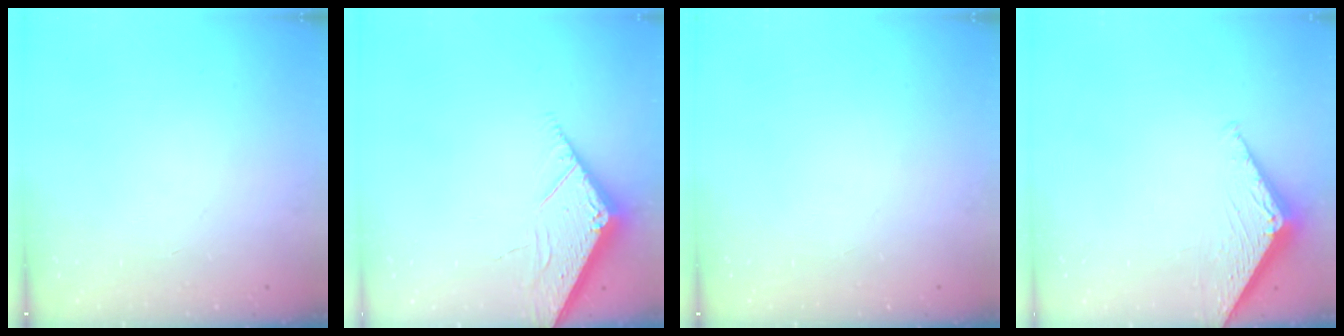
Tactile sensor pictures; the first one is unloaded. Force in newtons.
{"total": 4.1, "press": 4.1, "slide": 0.4}
{"total": 0.0}
{"total": 4.0, "press": 3.9, "slide": 0.5}